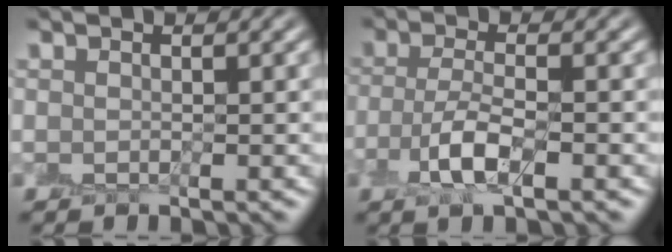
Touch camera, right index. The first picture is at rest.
{"total": 3.4, "force": [-1.6, 1.2, 2.7], "torque": [-0.057, -0.002, -0.031]}